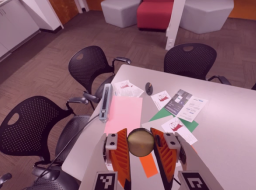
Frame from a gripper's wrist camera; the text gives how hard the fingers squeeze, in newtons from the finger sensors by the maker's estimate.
{"total": 12.3, "left": 12.2, "right": 12.5}